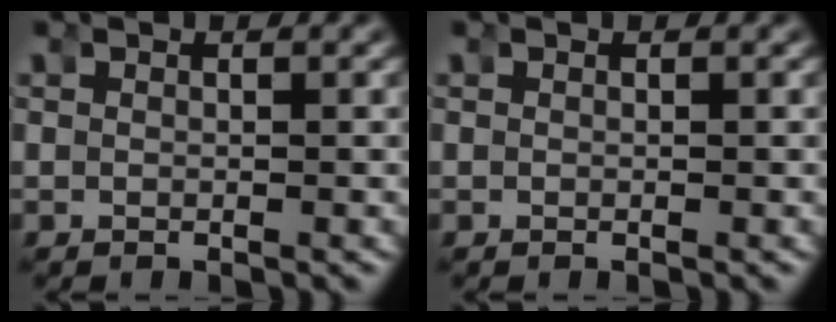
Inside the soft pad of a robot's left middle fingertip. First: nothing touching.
{"total": 0.0}